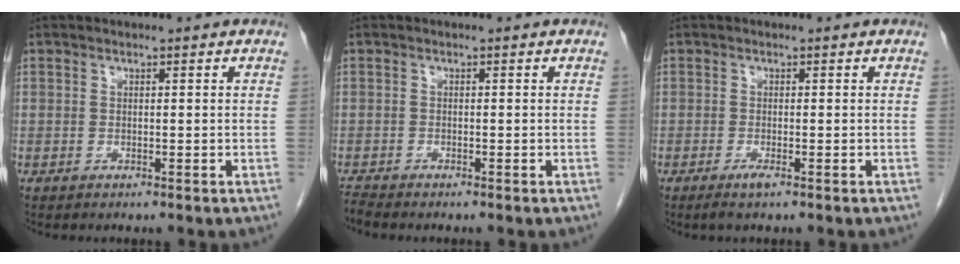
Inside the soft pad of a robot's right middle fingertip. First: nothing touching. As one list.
[{"total": 1.3, "force": [-1.2, -0.4, -0.1], "torque": [-0.005, -0.010, -0.025]}, {"total": 1.4, "force": [-0.9, 0.0, 1.1], "torque": [-0.026, -0.004, -0.019]}]